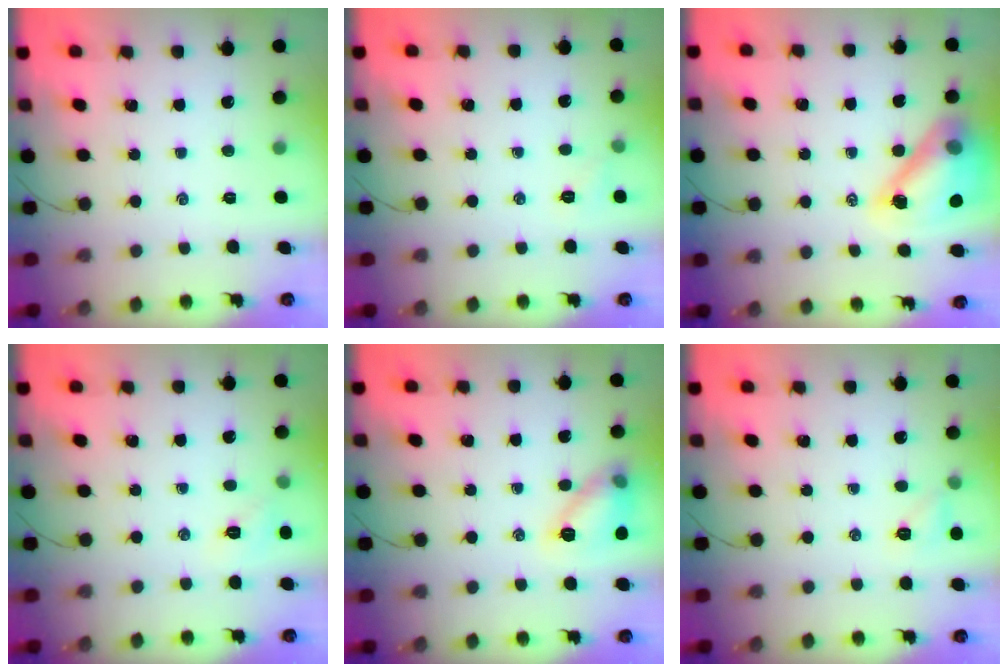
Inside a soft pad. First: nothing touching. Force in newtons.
{"total": 4.2, "press": 4.0, "slide": 1.1}
{"total": 14.7, "press": 14.0, "slide": 4.3}
{"total": 5.4, "press": 5.3, "slide": 1.4}
{"total": 12.3, "press": 12.3, "slide": 0.3}
{"total": 6.2, "press": 6.0, "slide": 1.3}